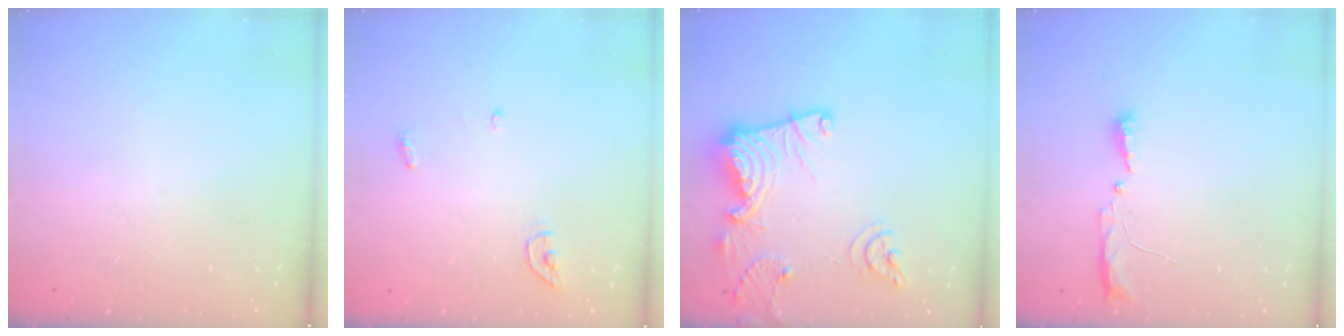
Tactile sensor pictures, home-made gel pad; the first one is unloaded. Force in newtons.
{"total": 3.9, "press": 3.8, "slide": 0.3}
{"total": 16.7, "press": 16.7, "slide": 1.2}
{"total": 8.2, "press": 5.2, "slide": 6.2}